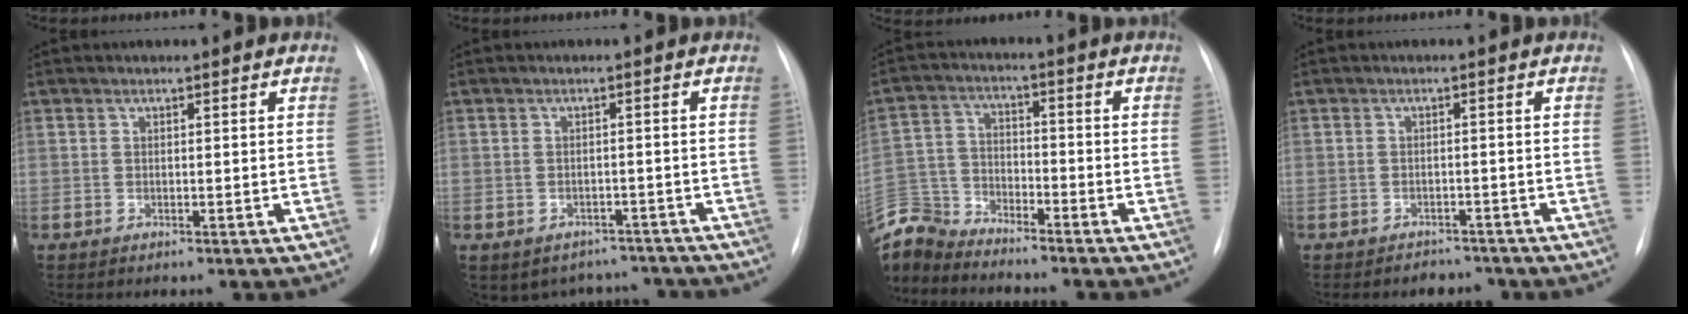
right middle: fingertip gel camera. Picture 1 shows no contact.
{"total": 7.8, "force": [-6.7, 4.0, 0.4], "torque": [-0.001, 0.020, -0.073]}
{"total": 9.5, "force": [-9.4, 1.5, 0.5], "torque": [-0.023, 0.013, -0.191]}
{"total": 2.5, "force": [-2.2, 1.1, -0.5], "torque": [0.002, 0.004, -0.028]}